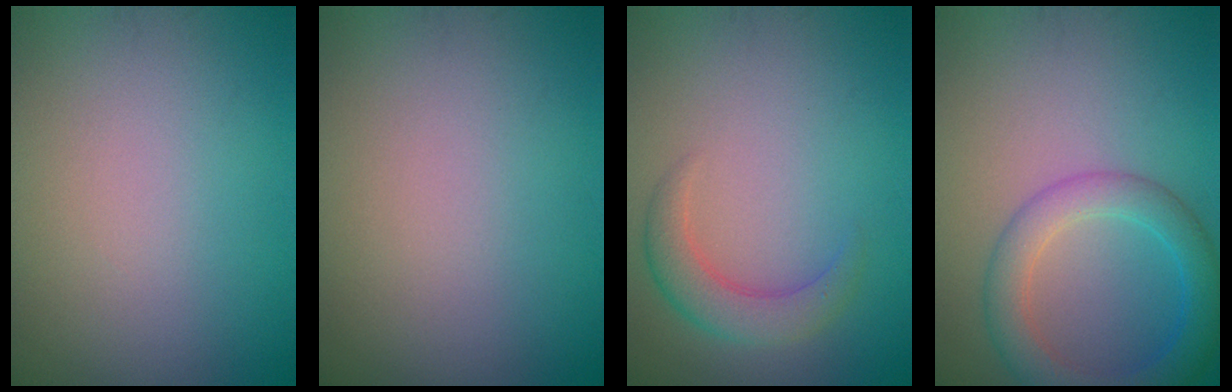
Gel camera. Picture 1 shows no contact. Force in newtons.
{"total": 0.0}
{"total": 3.0, "press": 3.0, "slide": 0.1}
{"total": 4.5, "press": 4.5, "slide": 0.4}